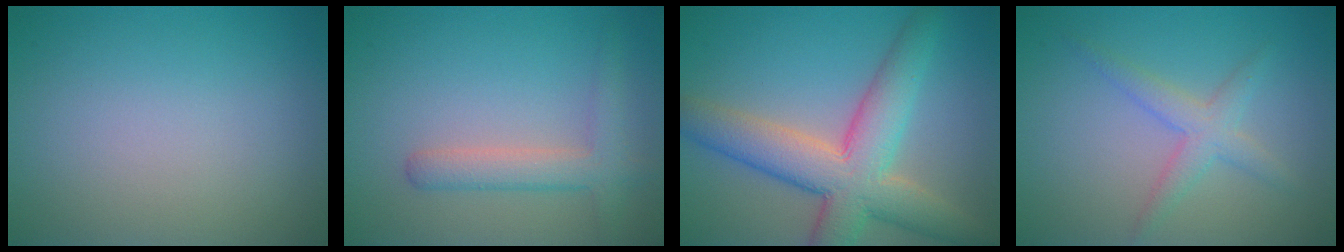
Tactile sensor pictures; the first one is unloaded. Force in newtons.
{"total": 3.0, "press": 3.0, "slide": 0.2}
{"total": 8.3, "press": 8.3, "slide": 0.5}
{"total": 2.6, "press": 2.6, "slide": 0.1}